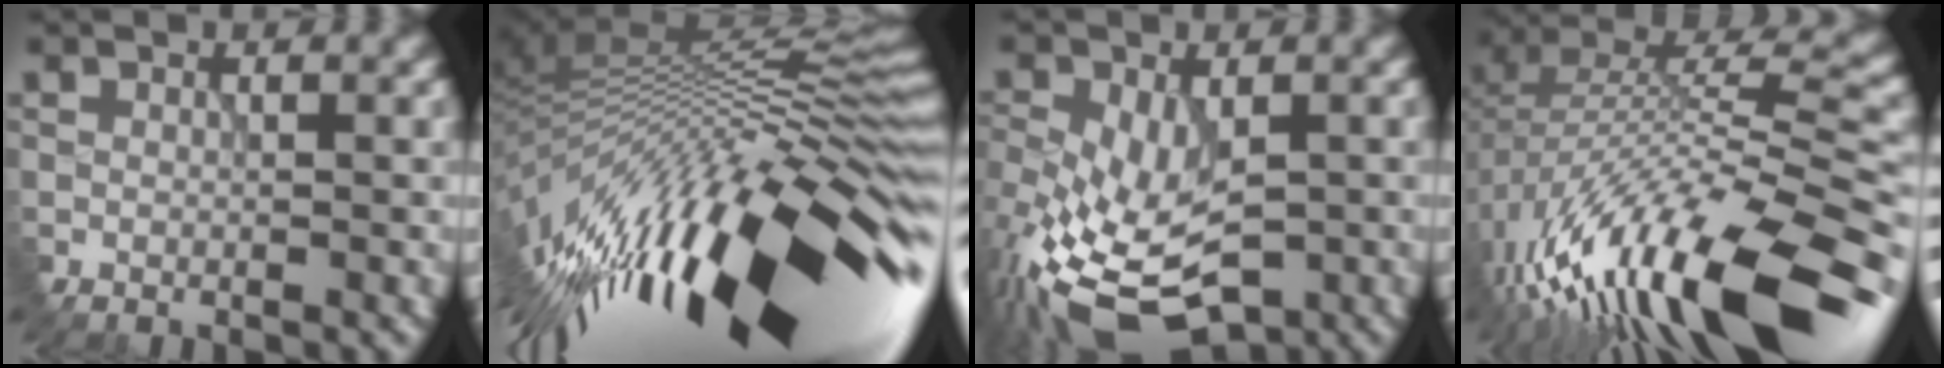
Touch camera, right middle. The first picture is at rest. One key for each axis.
{"total": 16.7, "fx": -4.1, "fy": 5.3, "fz": 15.3, "tx": -0.255, "ty": 0.007, "tz": -0.072}
{"total": 10.1, "fx": -3.9, "fy": 5.3, "fz": 7.7, "tx": -0.173, "ty": -0.026, "tz": -0.065}
{"total": 15.7, "fx": -8.5, "fy": 4.5, "fz": 12.4, "tx": -0.234, "ty": 0.028, "tz": -0.143}